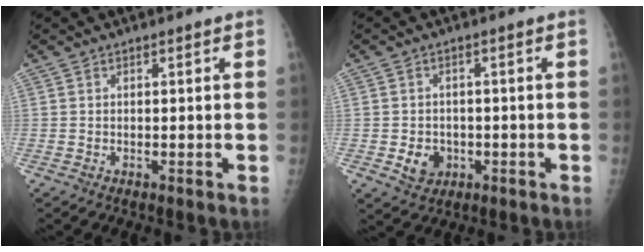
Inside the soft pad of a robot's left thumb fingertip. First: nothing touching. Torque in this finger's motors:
{"motor_torque": [-0.12, 0.10, 0.02, -0.02, 0.00]}